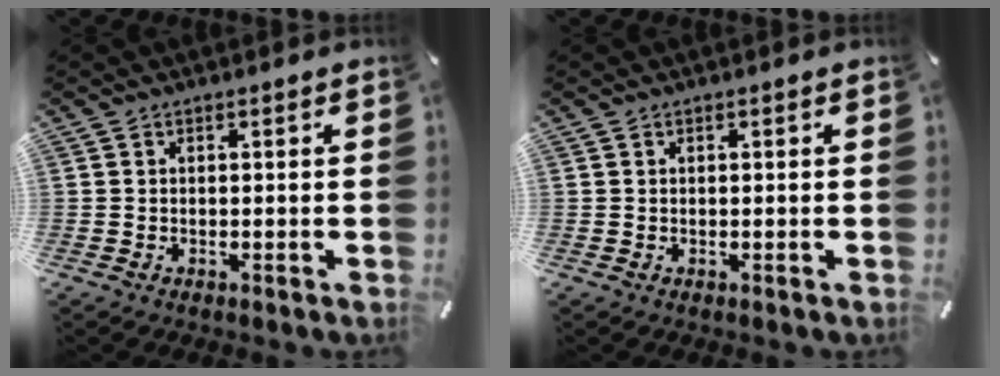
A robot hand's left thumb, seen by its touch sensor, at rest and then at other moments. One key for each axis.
{"total": 0.0}